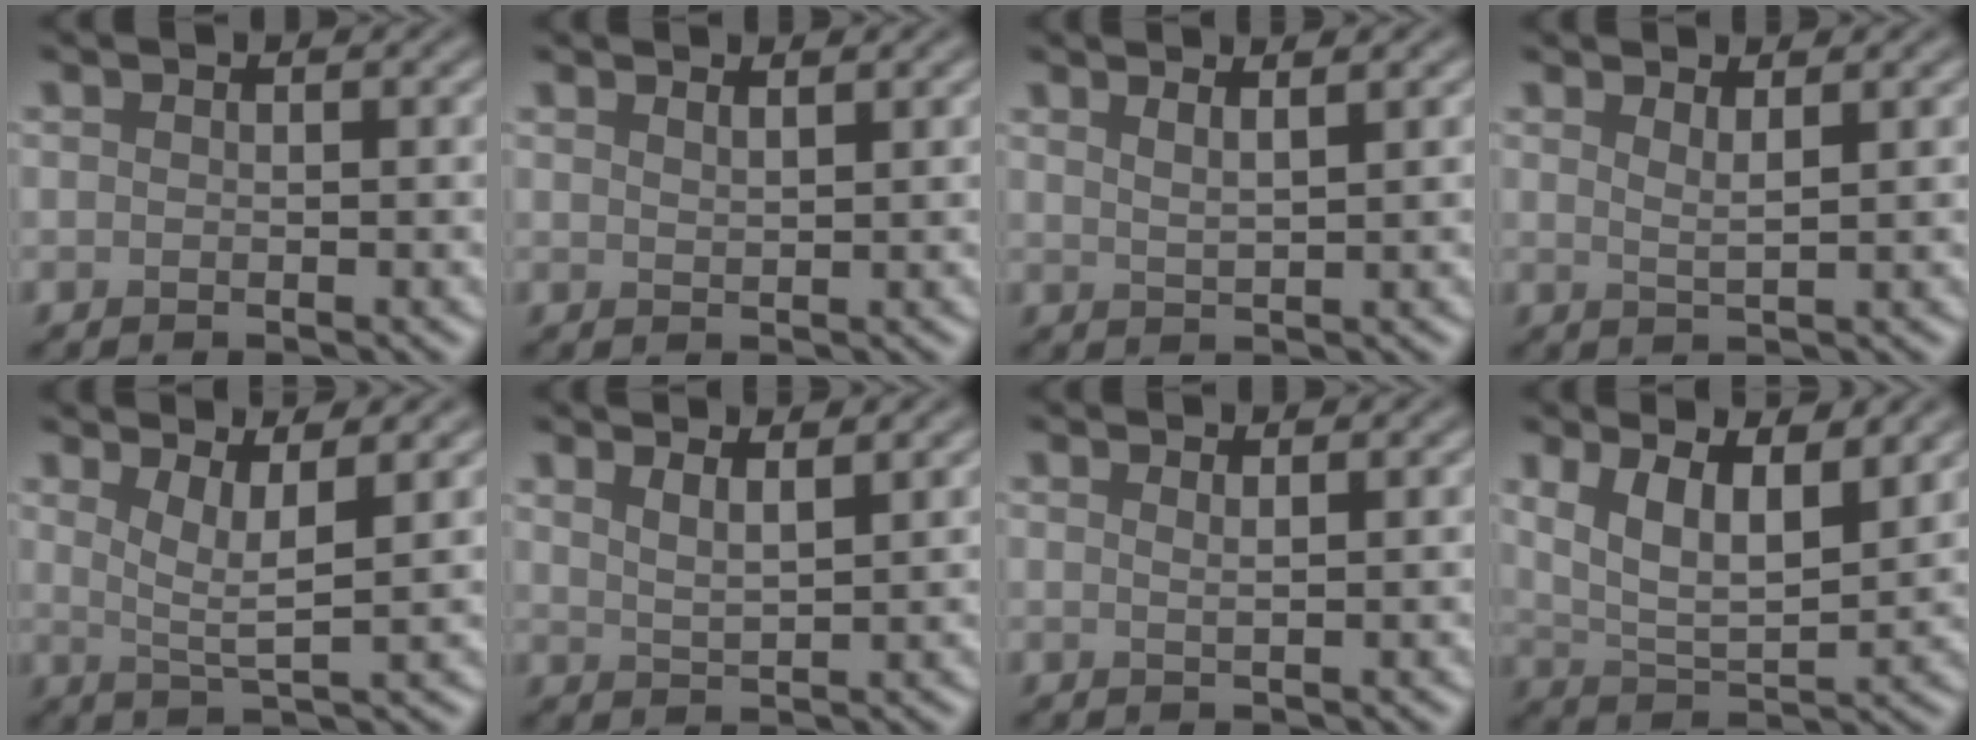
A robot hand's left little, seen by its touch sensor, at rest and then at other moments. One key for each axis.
{"total": 1.3, "fx": 1.2, "fy": 0.3, "fz": 0.5, "tx": -0.001, "ty": 0.001, "tz": 0.016}
{"total": 2.4, "fx": 1.8, "fy": 0.7, "fz": 1.5, "tx": -0.012, "ty": 0.011, "tz": 0.015}
{"total": 1.8, "fx": 1.3, "fy": 0.5, "fz": 1.2, "tx": -0.013, "ty": -0.001, "tz": 0.018}
{"total": 3.5, "fx": 1.6, "fy": 0.7, "fz": 3.1, "tx": -0.056, "ty": -0.008, "tz": 0.033}
{"total": 2.9, "fx": 2.3, "fy": 0.8, "fz": 1.6, "tx": -0.019, "ty": 0.009, "tz": 0.032}
{"total": 1.1, "fx": 0.7, "fy": 0.4, "fz": 0.7, "tx": -0.002, "ty": -0.002, "tz": 0.006}
{"total": 6.4, "fx": 3.1, "fy": 2.6, "fz": 5.0, "tx": -0.094, "ty": -0.002, "tz": 0.051}